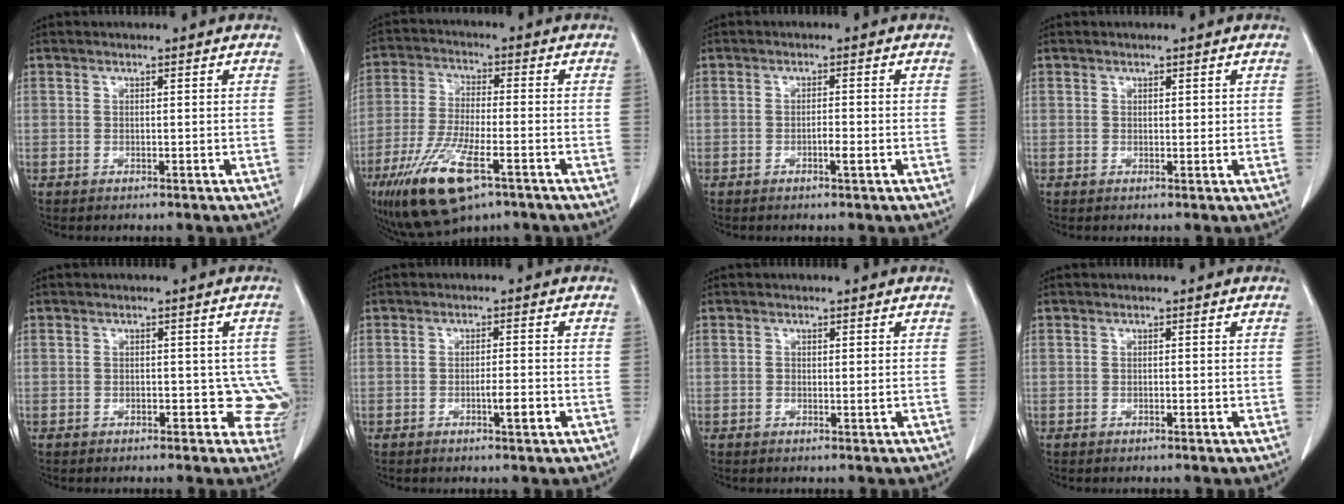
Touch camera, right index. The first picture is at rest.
{"total": 13.5, "force": [-7.3, 3.4, 10.9], "torque": [-0.221, -0.026, -0.124]}
{"total": 1.8, "force": [-0.7, 0.2, 1.7], "torque": [-0.029, 0.000, -0.011]}
{"total": 0.9, "force": [0.4, 0.5, 0.5], "torque": [-0.003, -0.001, 0.005]}
{"total": 4.7, "force": [-1.0, 3.0, 3.4], "torque": [-0.006, 0.010, -0.010]}
{"total": 3.0, "force": [-1.2, 0.3, 2.8], "torque": [-0.043, 0.000, -0.017]}
{"total": 0.8, "force": [-0.1, 0.2, 0.7], "torque": [-0.012, -0.001, -0.002]}
{"total": 0.6, "force": [-0.2, 0.2, 0.5], "torque": [-0.007, 0.001, -0.001]}